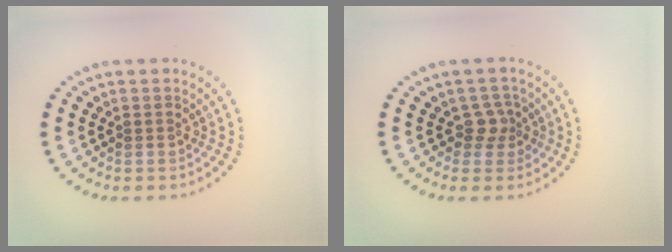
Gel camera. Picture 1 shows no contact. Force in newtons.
{"total": 1.9, "press": 1.4, "slide": 1.3}